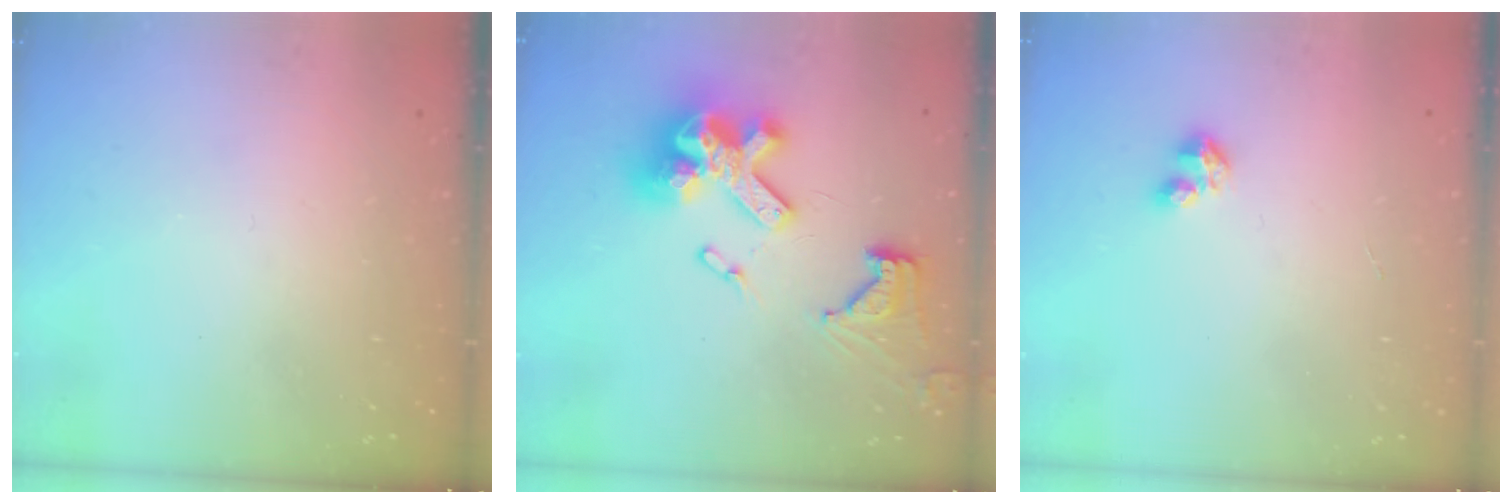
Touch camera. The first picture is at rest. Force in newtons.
{"total": 20.2, "press": 20.1, "slide": 2.1}
{"total": 3.4, "press": 3.4, "slide": 0.4}